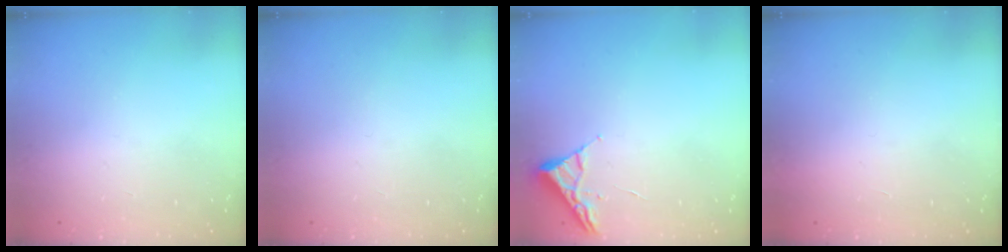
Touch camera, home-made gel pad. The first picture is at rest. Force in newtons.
{"total": 0.0}
{"total": 2.6, "press": 2.6, "slide": 0.3}
{"total": 1.7, "press": 1.7, "slide": 0.1}